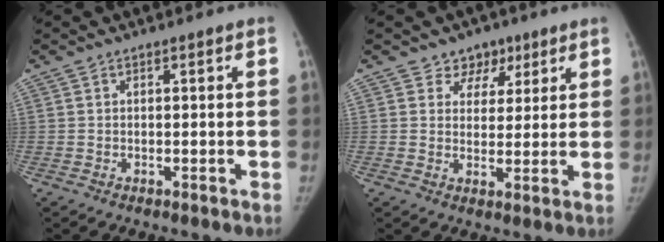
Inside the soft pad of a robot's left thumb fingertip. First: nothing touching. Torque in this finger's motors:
{"motor_torque": [-0.34, -0.25, -0.22, 0.31, -0.09]}